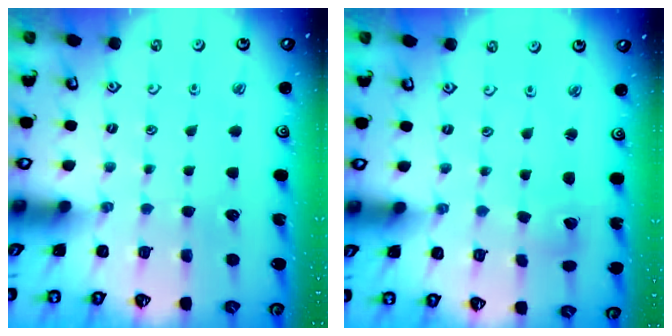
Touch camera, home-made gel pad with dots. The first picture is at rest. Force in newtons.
{"total": 1.6, "press": 1.6, "slide": 0.2}